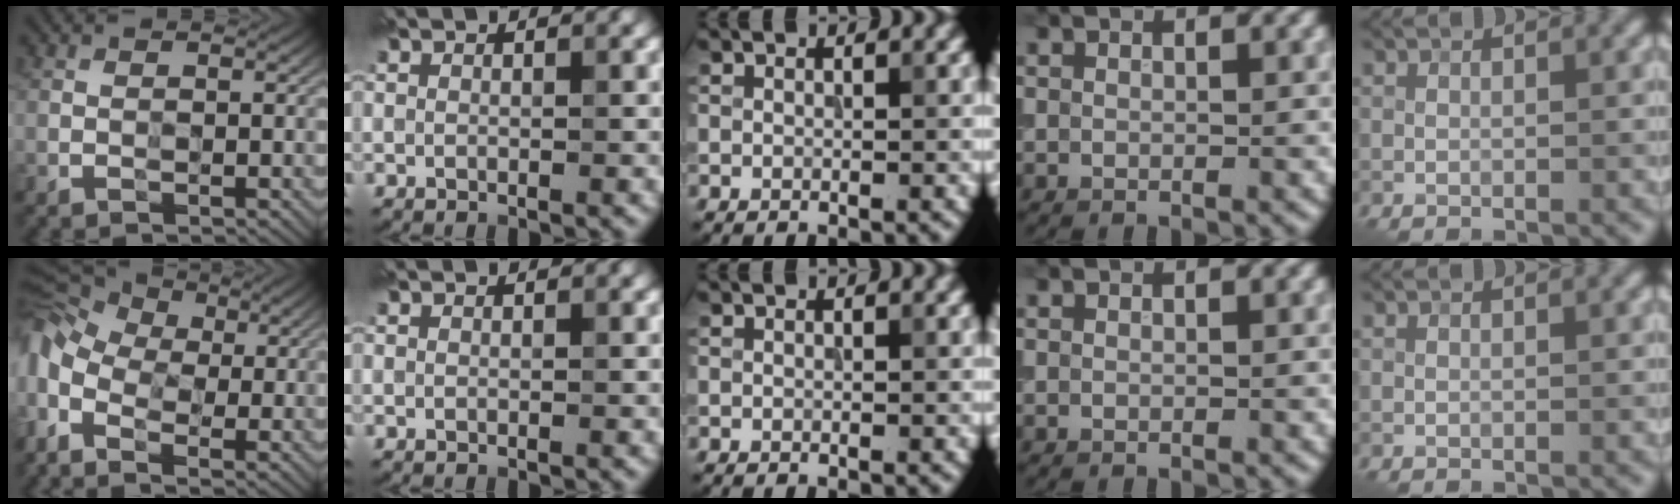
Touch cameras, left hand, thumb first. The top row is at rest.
{"thumb": {"total": 10.8, "force": [-1.7, 7.5, 7.6], "torque": [-0.213, -0.018, -0.027]}}